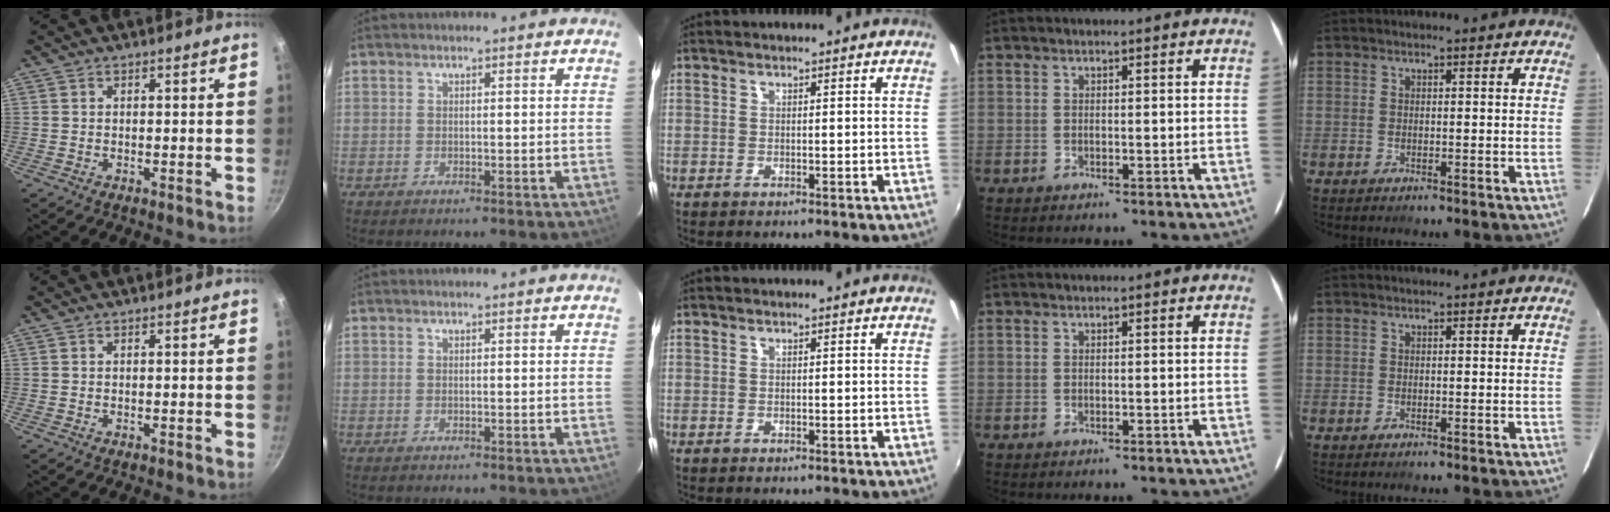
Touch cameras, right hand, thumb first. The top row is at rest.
{}